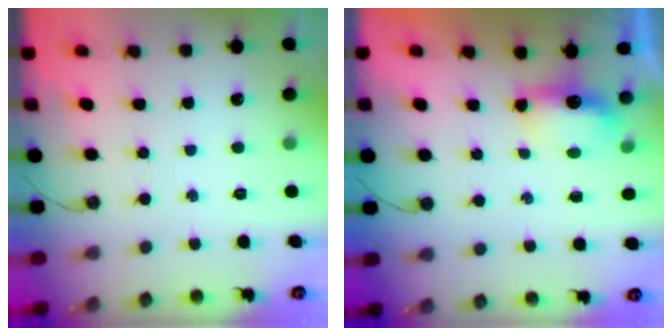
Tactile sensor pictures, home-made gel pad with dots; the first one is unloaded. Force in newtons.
{"total": 4.9, "press": 4.8, "slide": 0.6}